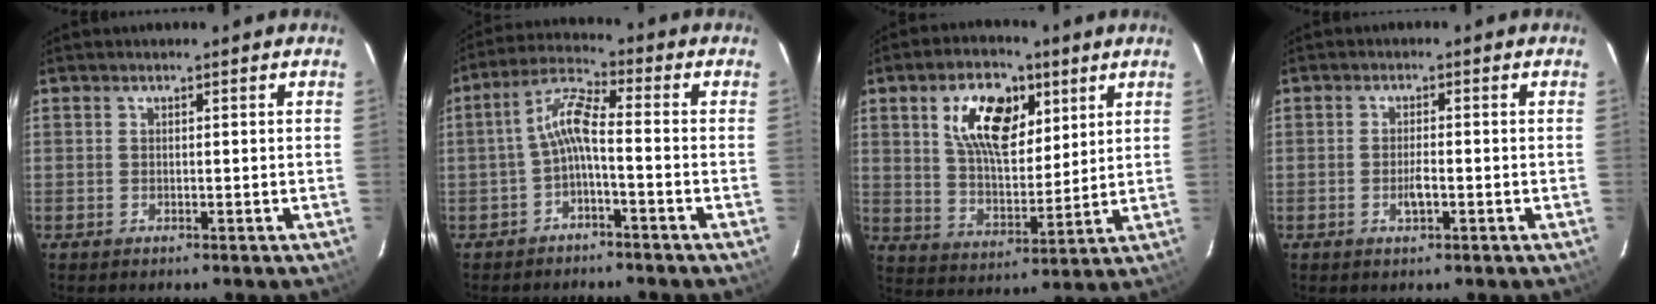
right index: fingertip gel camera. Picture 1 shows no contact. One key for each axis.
{"total": 5.8, "fx": -2.0, "fy": 0.9, "fz": 5.3, "tx": -0.128, "ty": 0.018, "tz": -0.039}
{"total": 14.0, "fx": 6.1, "fy": 7.6, "fz": 10.1, "tx": -0.175, "ty": 0.015, "tz": 0.110}
{"total": 2.5, "fx": -0.9, "fy": 0.8, "fz": 2.2, "tx": -0.040, "ty": -0.002, "tz": -0.016}